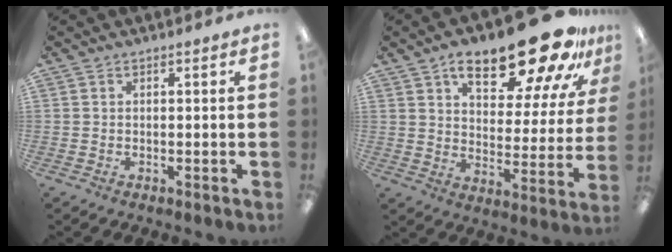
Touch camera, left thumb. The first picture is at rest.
{"total": 22.6, "force": [15.6, 7.7, 14.5], "torque": [-0.202, -0.099, 0.251]}